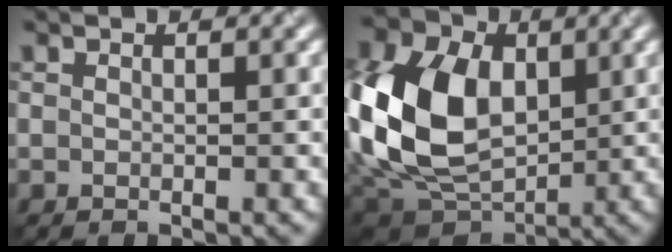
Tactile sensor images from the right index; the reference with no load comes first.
{"total": 13.0, "force": [1.6, 9.4, 8.9], "torque": [-0.212, 0.012, 0.011]}